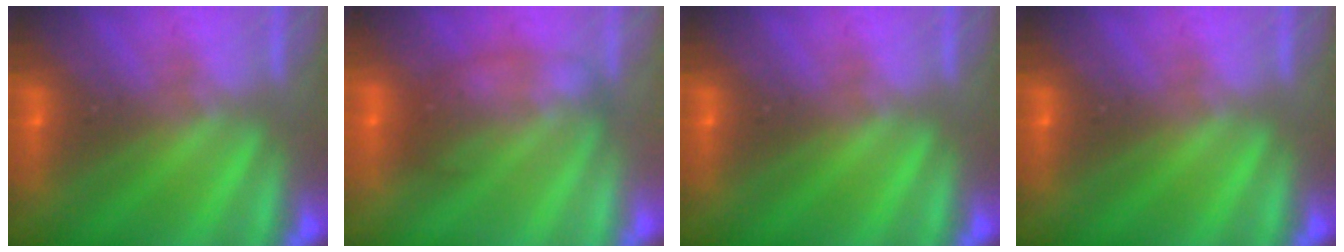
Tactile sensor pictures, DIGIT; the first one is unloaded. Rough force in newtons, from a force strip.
{"total": 1.8}
{"total": 0.0}
{"total": 0.0}